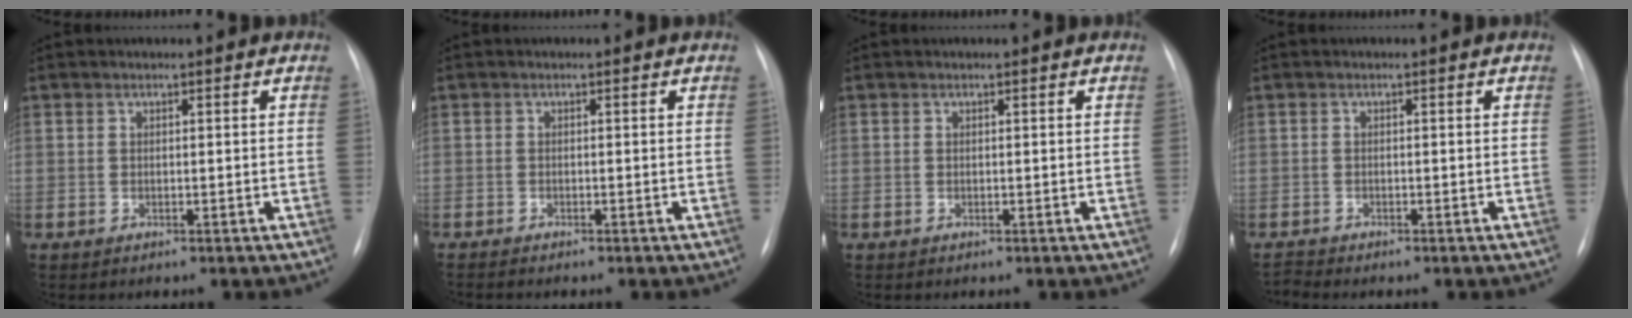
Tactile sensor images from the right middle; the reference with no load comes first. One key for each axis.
{"total": 1.4, "fx": -1.3, "fy": 0.0, "fz": 0.6, "tx": -0.011, "ty": -0.003, "tz": -0.018}
{"total": 0.0}
{"total": 1.1, "fx": -1.0, "fy": -0.3, "fz": -0.3, "tx": 0.003, "ty": -0.010, "tz": -0.020}